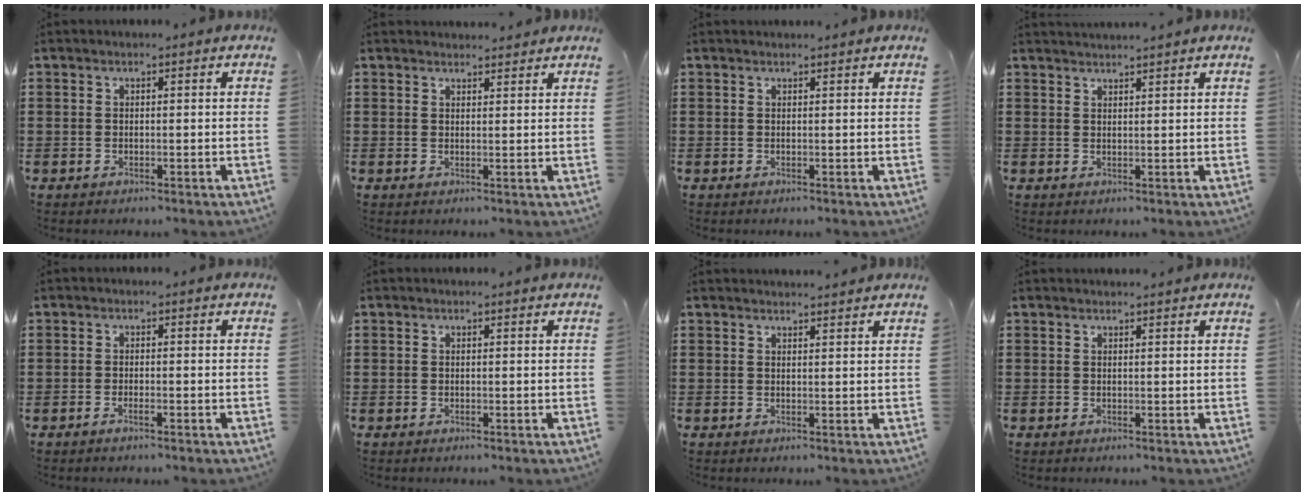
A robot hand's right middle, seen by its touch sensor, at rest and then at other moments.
{"total": 1.9, "force": [1.8, 0.1, -0.2], "torque": [-0.002, 0.001, 0.037]}
{"total": 0.5, "force": [0.5, -0.1, 0.1], "torque": [-0.002, 0.002, 0.010]}
{"total": 1.7, "force": [1.6, -0.3, -0.1], "torque": [0.000, -0.001, 0.032]}
{"total": 1.0, "force": [-0.6, 0.1, 0.8], "torque": [-0.015, -0.004, -0.011]}
{"total": 0.0}
{"total": 1.6, "force": [1.6, -0.1, -0.1], "torque": [-0.002, -0.001, 0.031]}
{"total": 0.7, "force": [0.7, -0.1, 0.1], "torque": [-0.002, 0.000, 0.013]}